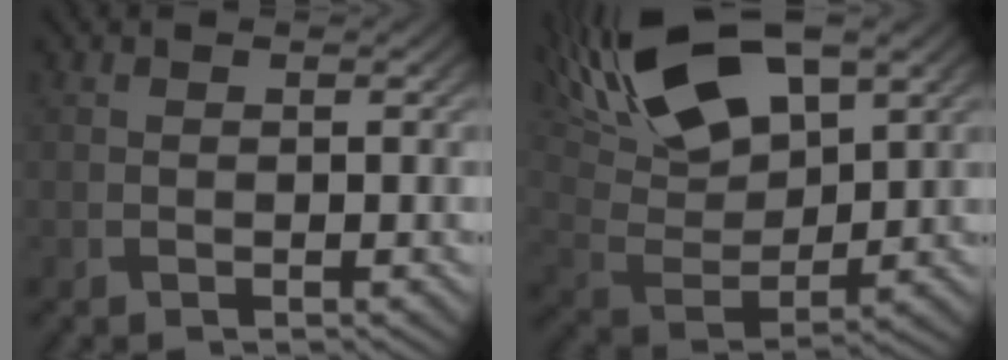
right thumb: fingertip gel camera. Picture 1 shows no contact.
{"total": 16.2, "force": [9.4, 6.8, 11.2], "torque": [-0.248, 0.019, 0.163]}